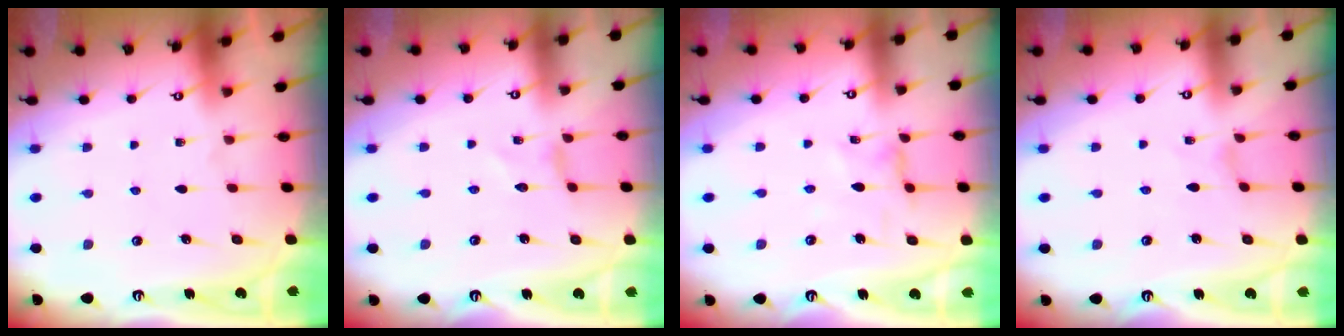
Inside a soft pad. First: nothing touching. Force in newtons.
{"total": 0.0}
{"total": 0.9, "press": 0.8, "slide": 0.3}
{"total": 0.0}